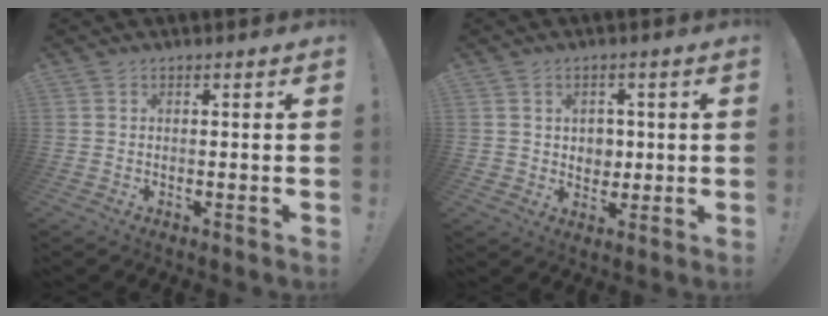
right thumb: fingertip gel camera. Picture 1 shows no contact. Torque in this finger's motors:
{"motor_torque": [-0.18, 0.20, -0.25, 0.27, 0.02]}